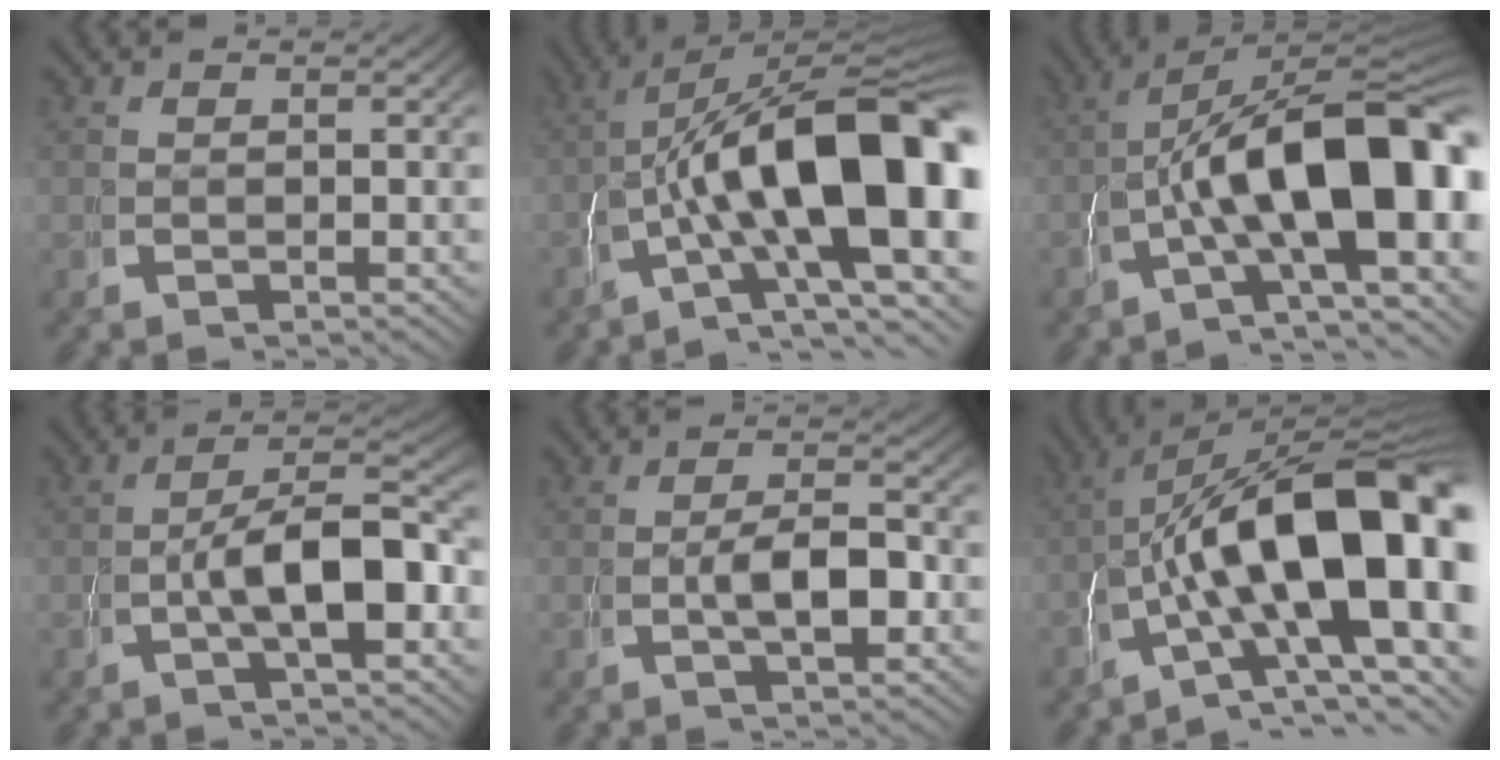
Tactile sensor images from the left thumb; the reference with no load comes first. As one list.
[{"total": 16.7, "force": [-1.8, 8.7, 14.1], "torque": [-0.239, -0.049, -0.006]}, {"total": 15.1, "force": [-1.7, 7.8, 12.8], "torque": [-0.218, -0.050, -0.007]}, {"total": 8.5, "force": [-0.7, 4.1, 7.4], "torque": [-0.121, -0.023, -0.007]}, {"total": 4.1, "force": [-0.5, 1.9, 3.6], "torque": [-0.067, -0.014, -0.001]}, {"total": 20.3, "force": [-1.8, 11.3, 16.8], "torque": [-0.280, -0.074, 0.007]}]